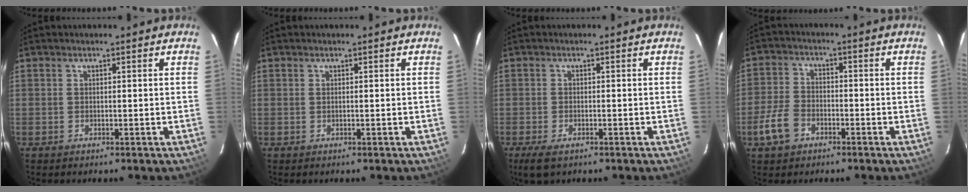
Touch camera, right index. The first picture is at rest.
{"total": 0.0}
{"total": 4.0, "force": [-2.6, 1.7, 2.6], "torque": [-0.060, -0.012, -0.048]}
{"total": 6.8, "force": [-3.6, 4.5, 3.6], "torque": [-0.087, 0.009, -0.068]}